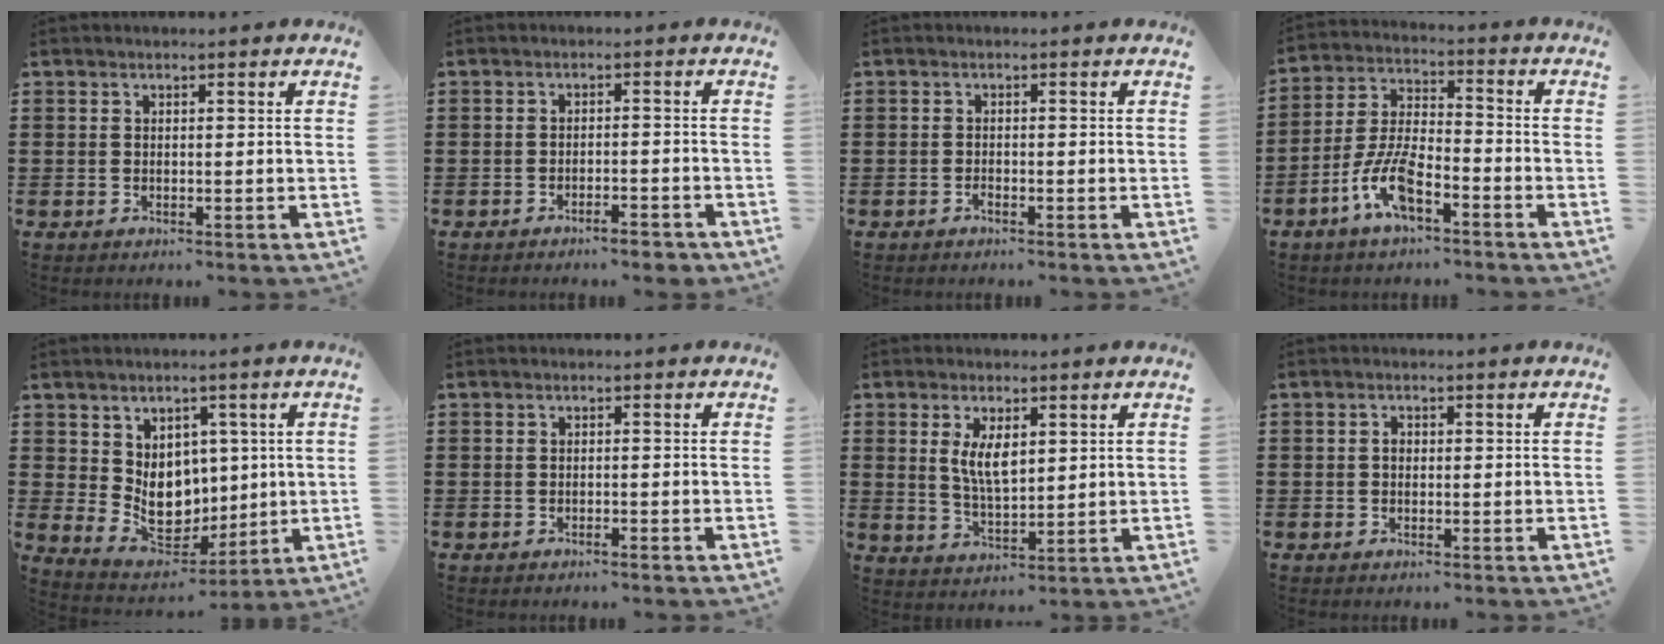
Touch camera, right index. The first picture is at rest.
{"total": 2.9, "force": [-2.5, 0.2, 1.4], "torque": [-0.026, -0.001, -0.047]}
{"total": 0.8, "force": [-0.7, 0.1, 0.4], "torque": [-0.010, -0.003, -0.014]}
{"total": 8.3, "force": [-4.8, 2.9, 6.1], "torque": [-0.146, -0.003, -0.093]}
{"total": 7.6, "force": [1.5, 6.5, 3.7], "torque": [-0.074, -0.007, 0.033]}
{"total": 0.8, "force": [-0.7, 0.0, 0.4], "torque": [-0.010, -0.004, -0.013]}
{"total": 5.2, "force": [1.5, 2.2, 4.5], "torque": [-0.086, 0.002, 0.024]}
{"total": 1.1, "force": [-0.1, 0.7, 0.8], "torque": [-0.016, 0.002, -0.002]}